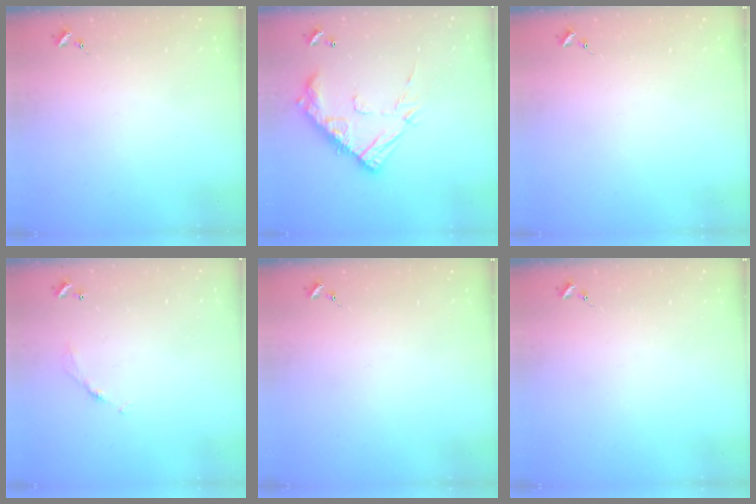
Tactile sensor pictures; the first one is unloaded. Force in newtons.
{"total": 17.5, "press": 17.4, "slide": 1.3}
{"total": 0.0}
{"total": 4.4, "press": 4.3, "slide": 0.2}
{"total": 0.0}
{"total": 0.0}